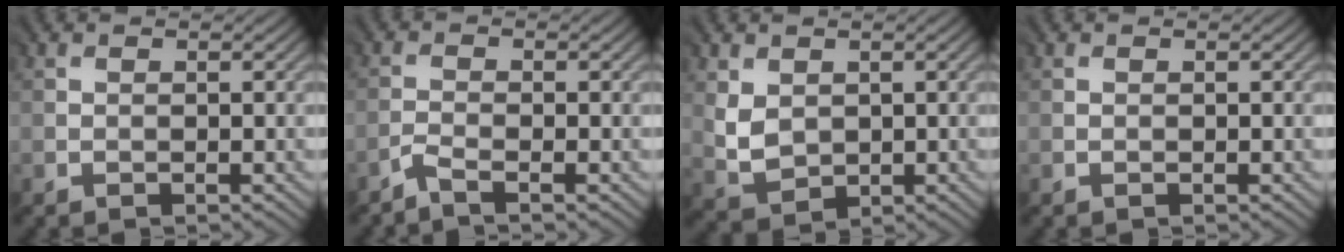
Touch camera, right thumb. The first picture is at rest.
{"total": 1.8, "force": [-1.7, -0.4, 0.3], "torque": [-0.011, -0.005, -0.044]}
{"total": 3.9, "force": [1.3, 3.1, 2.0], "torque": [-0.055, -0.008, 0.033]}
{"total": 0.0}